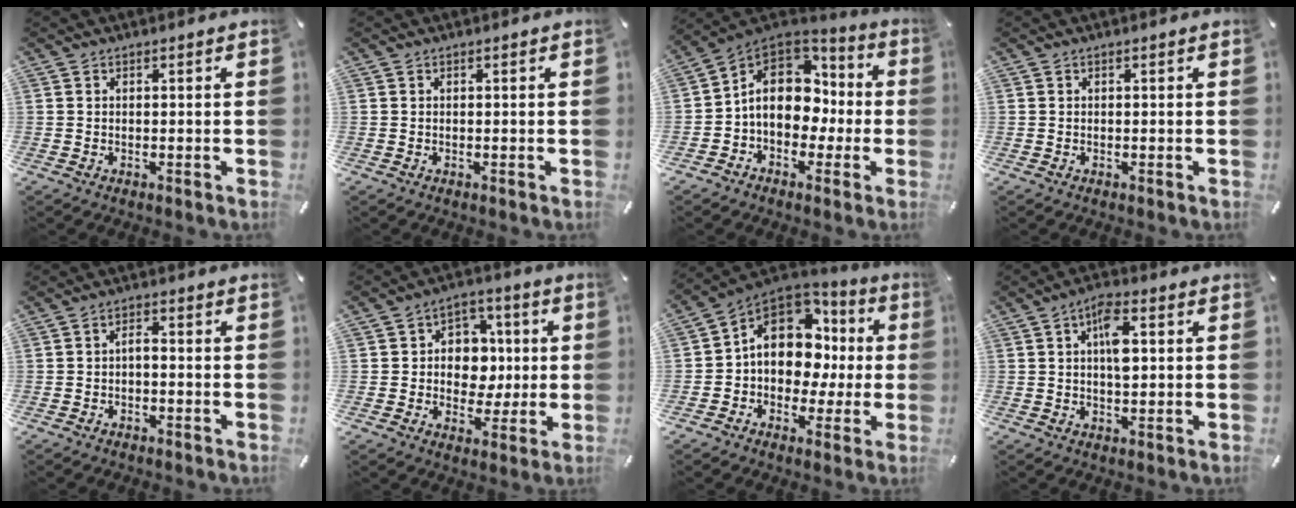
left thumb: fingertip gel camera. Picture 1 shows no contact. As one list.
[{"total": 0.0}, {"total": 13.6, "force": [0.4, 11.0, 8.0], "torque": [-0.139, -0.001, 0.009]}, {"total": 0.0}, {"total": 2.2, "force": [-1.1, 1.1, 1.5], "torque": [-0.030, 0.010, -0.024]}, {"total": 9.1, "force": [-0.1, 8.4, 3.4], "torque": [-0.037, -0.002, 0.001]}, {"total": 13.5, "force": [2.6, 10.7, 7.9], "torque": [-0.147, -0.016, 0.049]}, {"total": 7.1, "force": [1.6, 3.4, 6.1], "torque": [-0.099, 0.004, 0.021]}]